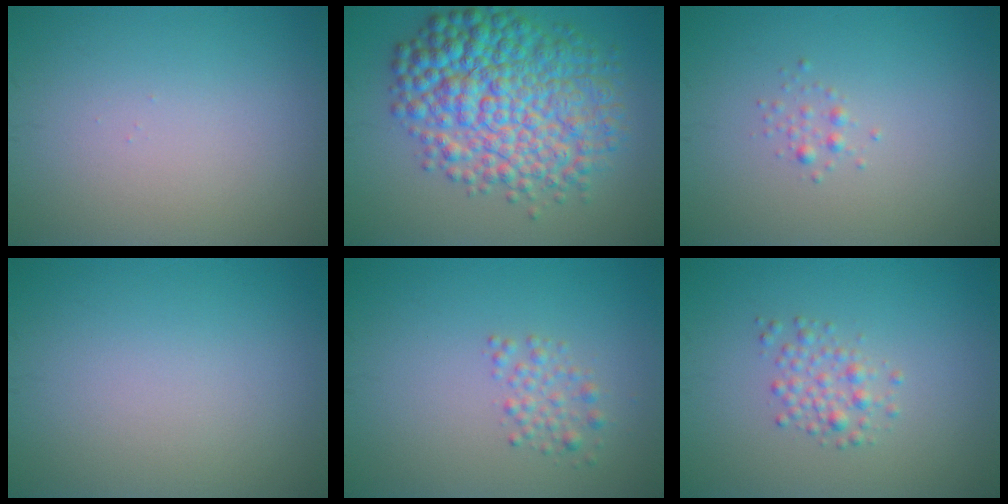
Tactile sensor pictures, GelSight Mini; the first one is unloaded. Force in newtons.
{"total": 10.1, "press": 10.1, "slide": 0.1}
{"total": 0.8, "press": 0.8, "slide": 0.0}
{"total": 0.0}
{"total": 1.7, "press": 1.7, "slide": 0.0}
{"total": 1.9, "press": 1.9, "slide": 0.0}